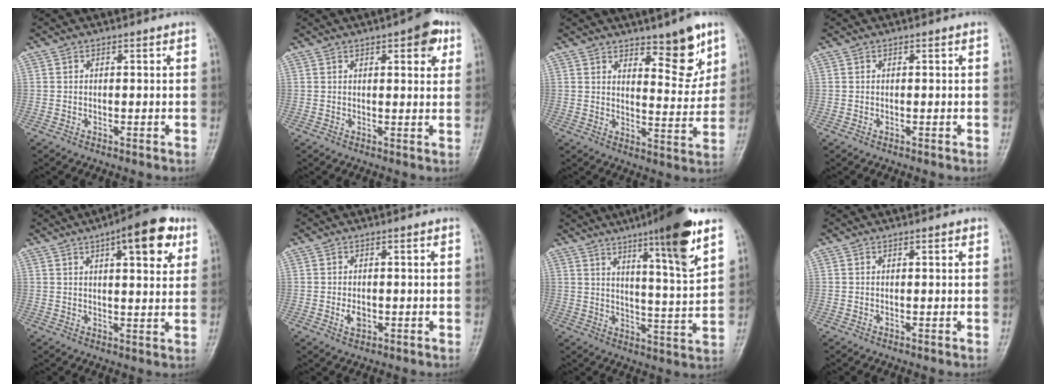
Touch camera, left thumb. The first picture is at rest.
{"total": 6.1, "force": [2.9, 2.3, 4.8], "torque": [-0.042, -0.006, 0.029]}
{"total": 9.6, "force": [6.1, 3.3, 6.6], "torque": [-0.067, -0.047, 0.092]}
{"total": 0.0}
{"total": 11.8, "force": [5.7, 4.1, 9.5], "torque": [-0.104, -0.012, 0.071]}
{"total": 2.5, "force": [-0.5, 1.7, 1.8], "torque": [-0.028, -0.002, -0.007]}
{"total": 15.7, "force": [9.2, 1.7, 12.6], "torque": [-0.182, -0.052, 0.141]}
{"total": 0.9, "force": [0.5, 0.3, 0.7], "torque": [-0.010, 0.000, 0.005]}